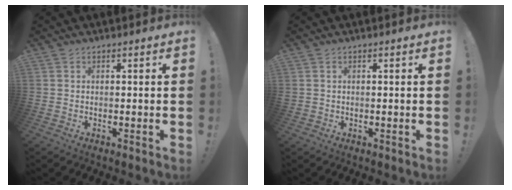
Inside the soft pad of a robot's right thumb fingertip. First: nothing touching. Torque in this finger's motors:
{"motor_torque": [-0.29, 0.50, 0.30, 0.17, 0.00]}